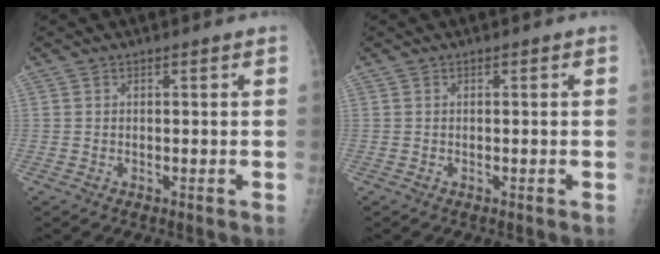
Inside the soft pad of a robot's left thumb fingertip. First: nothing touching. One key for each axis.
{"total": 0.0}